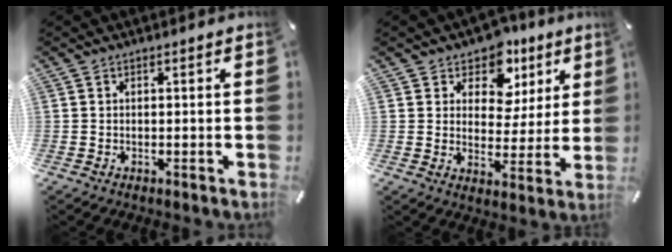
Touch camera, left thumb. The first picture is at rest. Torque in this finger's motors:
{"motor_torque": [0.22, 0.17, 0.15, 0.09, 0.03]}